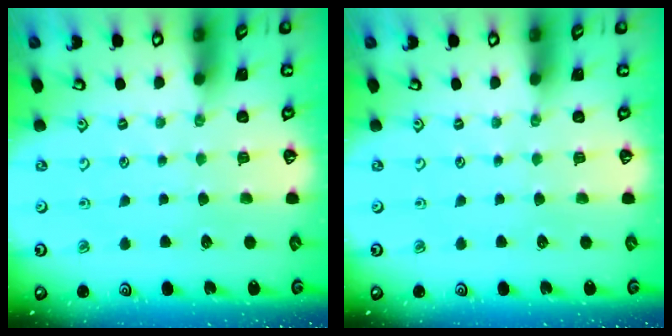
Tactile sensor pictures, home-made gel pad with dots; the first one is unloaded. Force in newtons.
{"total": 0.0}